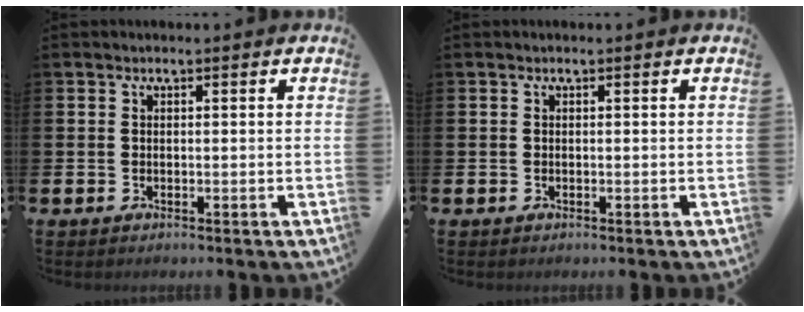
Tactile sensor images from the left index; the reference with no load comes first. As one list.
[{"total": 0.0}]